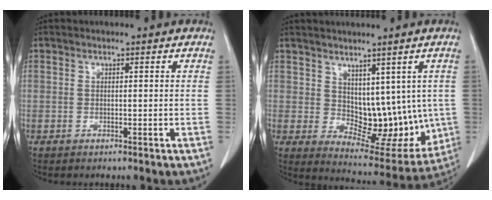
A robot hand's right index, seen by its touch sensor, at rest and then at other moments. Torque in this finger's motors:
{"motor_torque": [0.21, 0.28, 0.10, 0.04]}